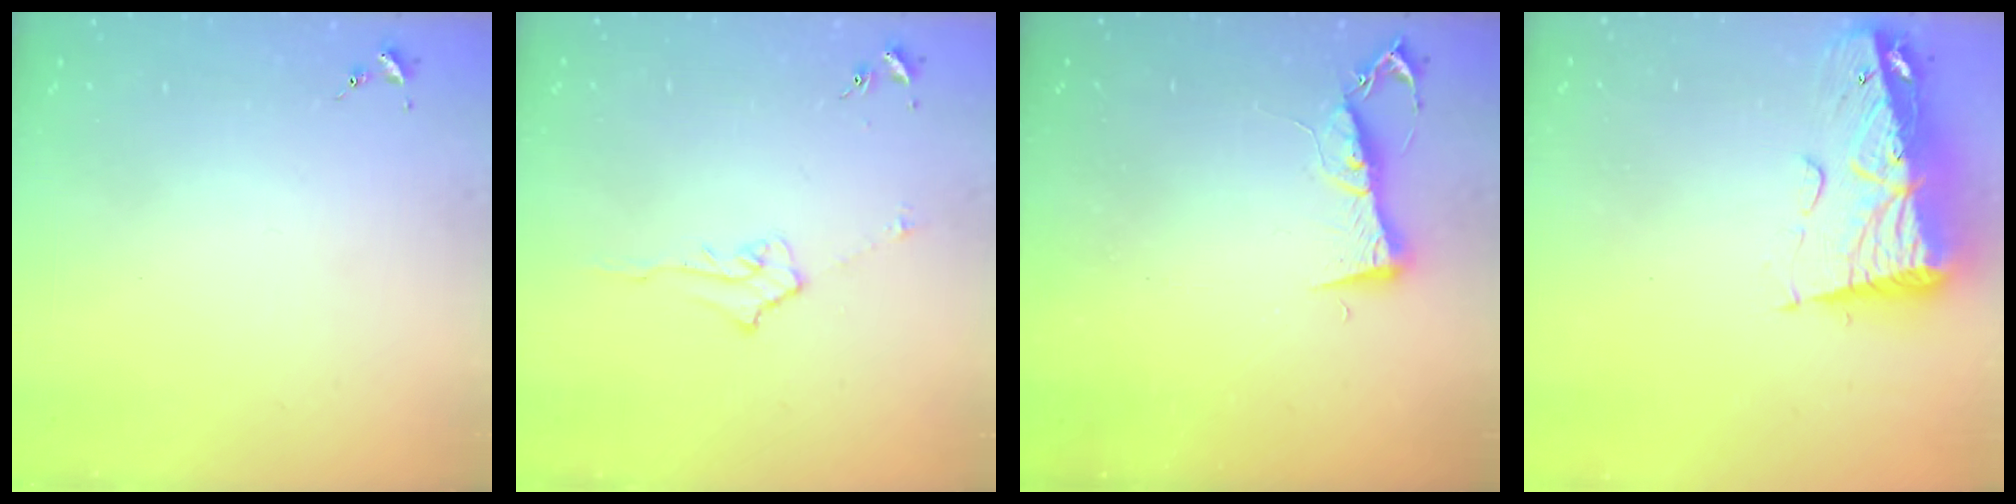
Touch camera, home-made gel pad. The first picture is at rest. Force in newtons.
{"total": 5.1, "press": 5.0, "slide": 0.6}
{"total": 7.2, "press": 7.1, "slide": 0.7}
{"total": 14.6, "press": 14.6, "slide": 1.6}